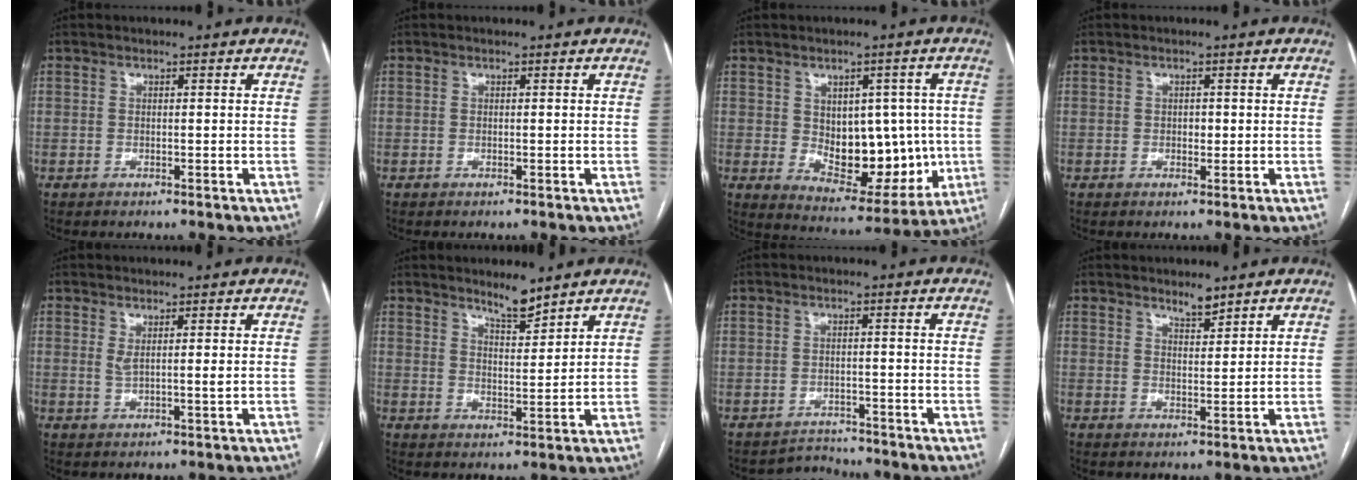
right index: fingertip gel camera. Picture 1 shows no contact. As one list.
[{"total": 0.0}, {"total": 13.6, "force": [-0.2, 7.8, 11.1], "torque": [-0.146, 0.005, 0.024]}, {"total": 1.1, "force": [0.0, 0.8, 0.7], "torque": [-0.010, 0.001, 0.000]}, {"total": 2.2, "force": [0.8, 0.1, 2.1], "torque": [-0.041, -0.005, 0.017]}, {"total": 4.6, "force": [4.1, 0.5, 2.0], "torque": [-0.037, -0.010, 0.072]}, {"total": 2.9, "force": [-2.5, 0.7, -1.4], "torque": [0.025, 0.007, -0.038]}, {"total": 2.8, "force": [2.5, 0.6, 1.1], "torque": [-0.022, -0.006, 0.044]}]